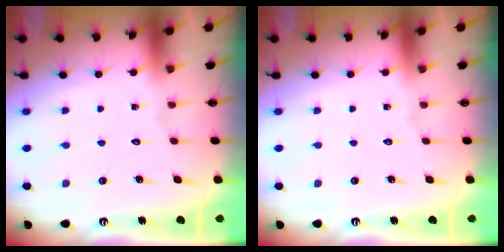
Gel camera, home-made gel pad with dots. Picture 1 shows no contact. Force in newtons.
{"total": 0.0}